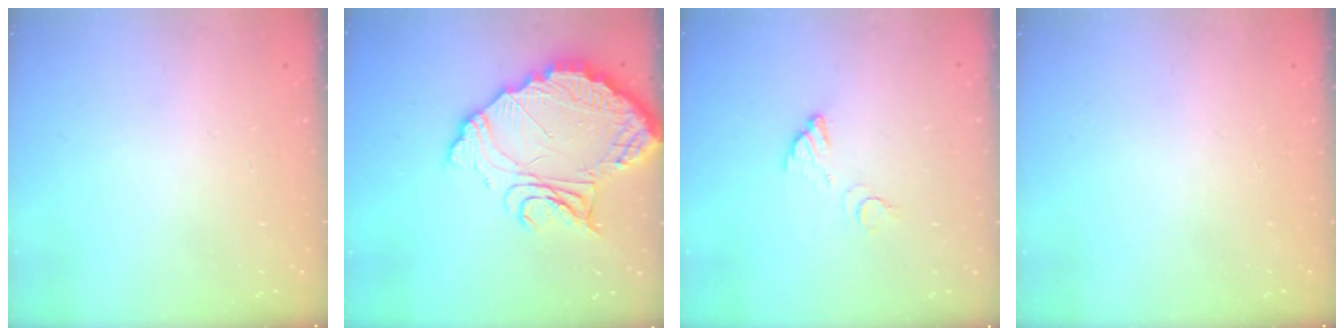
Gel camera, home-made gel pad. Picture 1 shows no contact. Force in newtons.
{"total": 17.3, "press": 17.2, "slide": 1.6}
{"total": 3.6, "press": 3.6, "slide": 0.3}
{"total": 0.0}